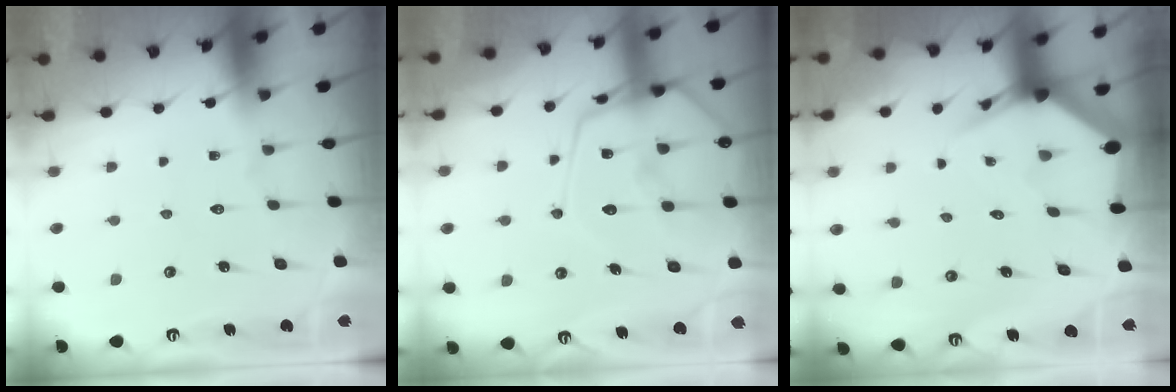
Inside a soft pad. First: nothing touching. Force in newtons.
{"total": 16.3, "press": 16.3, "slide": 1.6}
{"total": 3.8, "press": 3.8, "slide": 0.4}